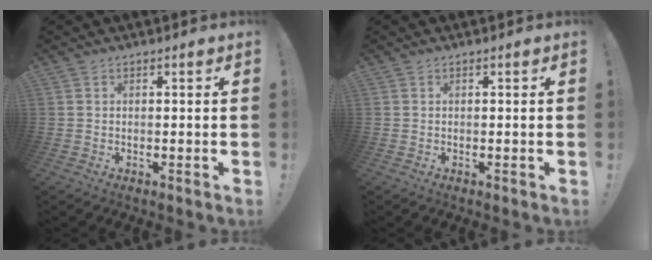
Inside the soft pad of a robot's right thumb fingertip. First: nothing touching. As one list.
[{"total": 0.0}]